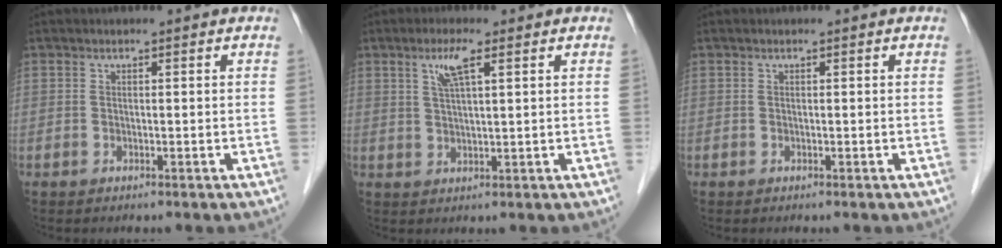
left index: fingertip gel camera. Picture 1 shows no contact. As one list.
[{"total": 4.1, "force": [2.1, 0.5, 3.6], "torque": [-0.074, 0.004, 0.041]}, {"total": 0.0}]